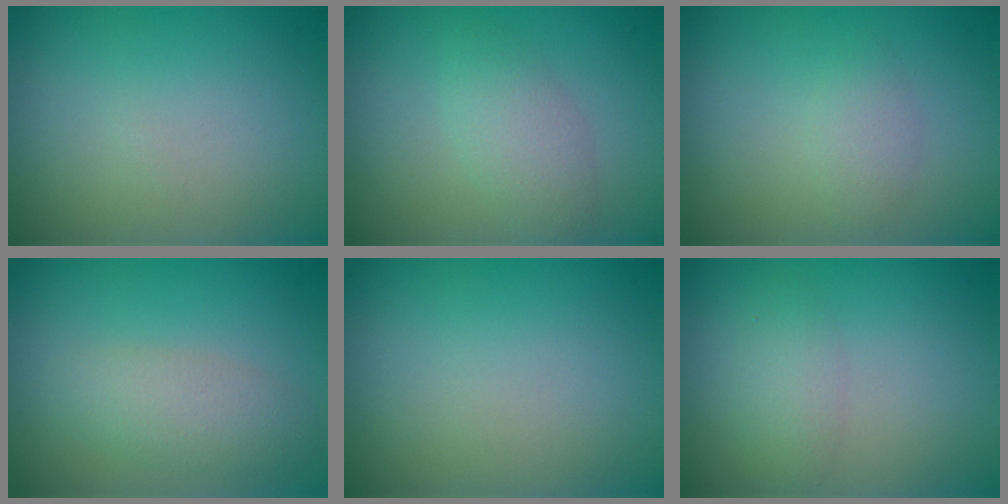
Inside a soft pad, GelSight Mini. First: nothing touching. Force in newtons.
{"total": 2.4, "press": 2.4, "slide": 0.1}
{"total": 1.4, "press": 1.4, "slide": 0.0}
{"total": 2.9, "press": 2.9, "slide": 0.1}
{"total": 0.0}
{"total": 2.0, "press": 2.0, "slide": 0.1}